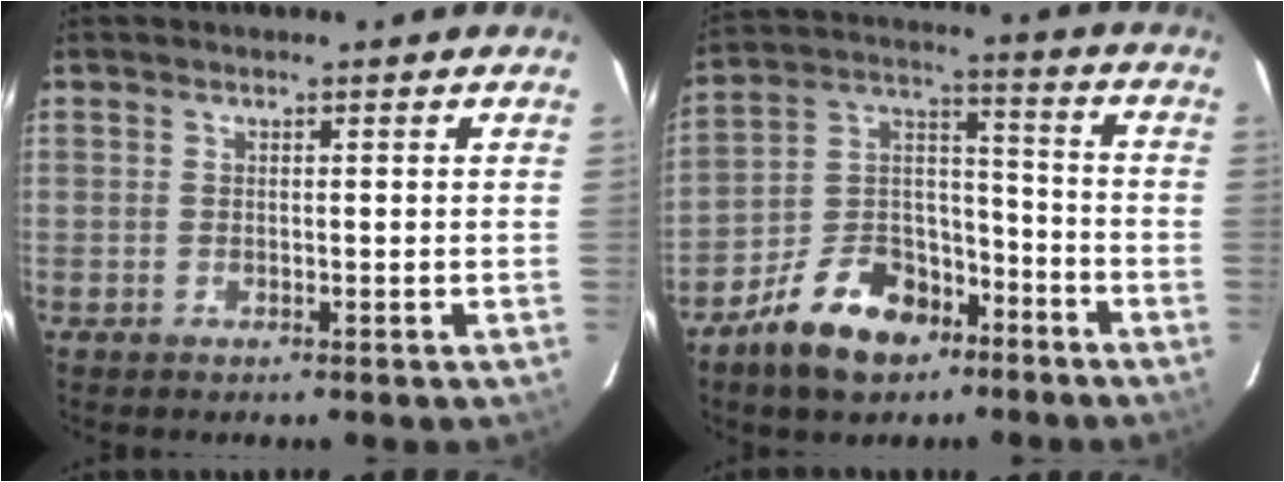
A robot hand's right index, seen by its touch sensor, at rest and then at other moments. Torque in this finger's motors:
{"motor_torque": [1.13, -1.01, 0.90, 0.14]}